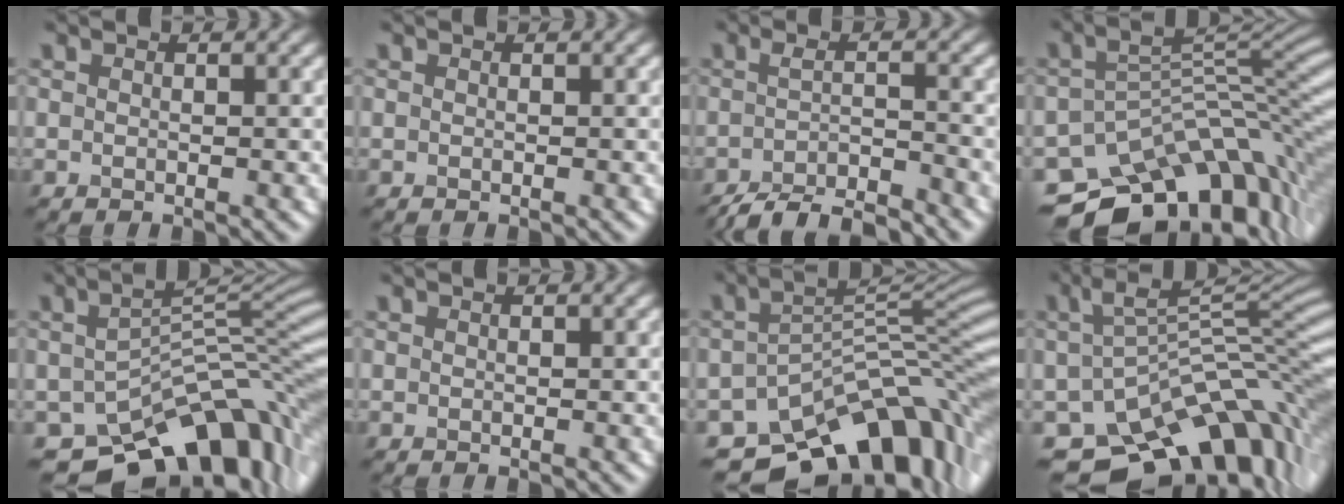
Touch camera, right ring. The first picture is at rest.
{"total": 0.0}
{"total": 5.7, "force": [-4.8, 1.1, 2.9], "torque": [-0.045, -0.007, -0.087]}
{"total": 14.0, "force": [-9.5, 6.9, 7.6], "torque": [-0.130, -0.006, -0.141]}
{"total": 12.0, "force": [-7.4, 5.5, 7.7], "torque": [-0.103, -0.006, -0.119]}
{"total": 0.0}
{"total": 13.0, "force": [-8.6, 6.1, 7.6], "torque": [-0.113, -0.010, -0.132]}
{"total": 12.8, "force": [-6.1, 6.7, 9.0], "torque": [-0.159, -0.009, -0.087]}